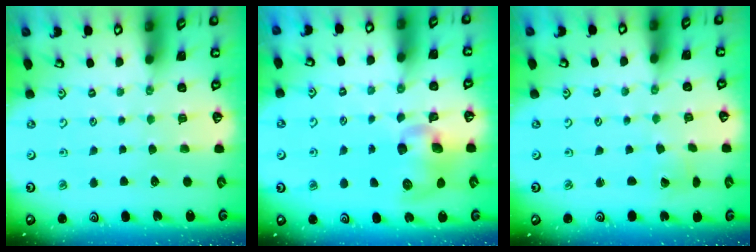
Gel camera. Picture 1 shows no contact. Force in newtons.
{"total": 9.2, "press": 9.0, "slide": 2.0}
{"total": 2.6, "press": 2.6, "slide": 0.3}